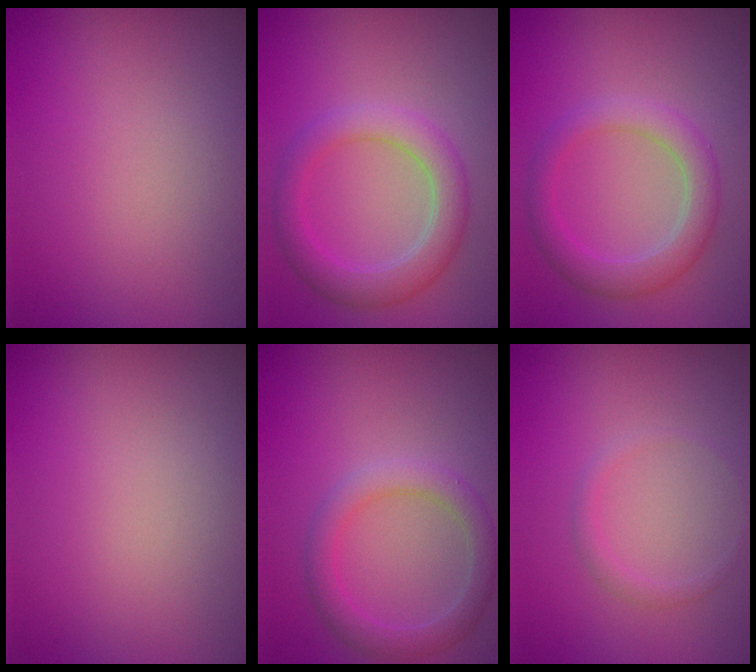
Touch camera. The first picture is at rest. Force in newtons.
{"total": 3.9, "press": 3.9, "slide": 0.2}
{"total": 3.4, "press": 3.4, "slide": 0.2}
{"total": 0.0}
{"total": 3.0, "press": 3.0, "slide": 0.1}
{"total": 0.9, "press": 0.9, "slide": 0.1}